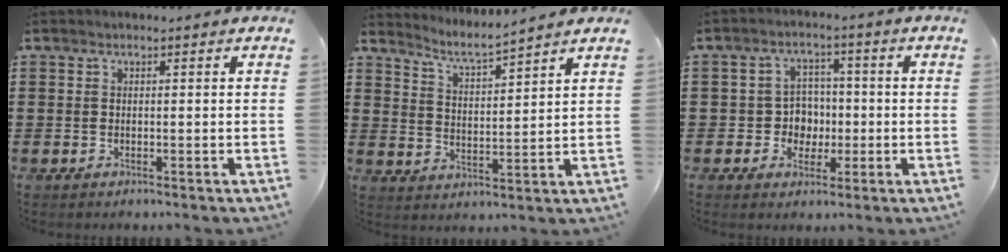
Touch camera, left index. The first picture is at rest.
{"total": 4.4, "force": [4.1, -0.2, 1.6], "torque": [-0.049, -0.025, 0.066]}
{"total": 5.0, "force": [-0.6, 4.6, 1.7], "torque": [-0.050, 0.012, -0.012]}